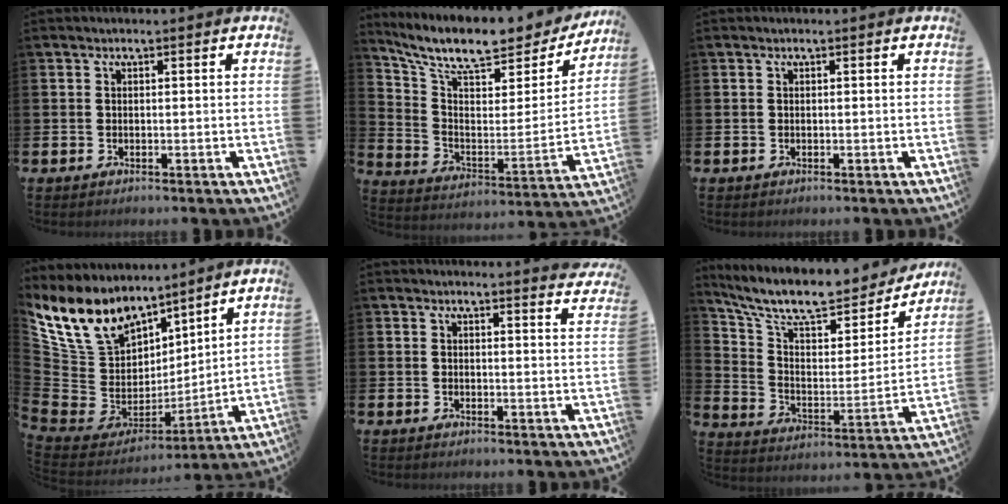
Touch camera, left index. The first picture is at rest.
{"total": 10.1, "force": [8.6, 2.9, 4.4], "torque": [-0.112, -0.063, 0.143]}
{"total": 0.0}
{"total": 11.0, "force": [9.1, 5.9, 1.9], "torque": [-0.106, -0.069, 0.173]}
{"total": 2.3, "force": [2.3, -0.2, 0.0], "torque": [0.013, -0.021, 0.038]}
{"total": 10.8, "force": [9.2, 3.4, 4.4], "torque": [-0.111, -0.061, 0.156]}